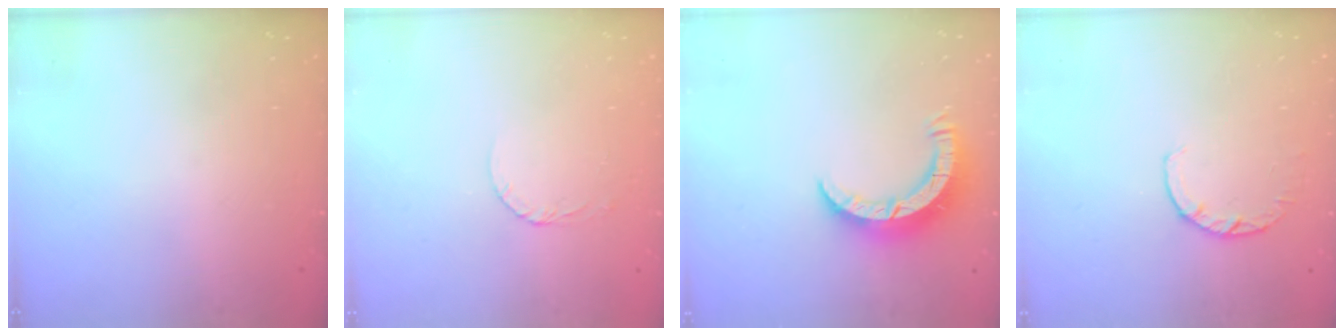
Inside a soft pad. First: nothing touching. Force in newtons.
{"total": 2.6, "press": 2.6, "slide": 0.1}
{"total": 7.8, "press": 7.7, "slide": 0.8}
{"total": 3.0, "press": 2.9, "slide": 0.4}